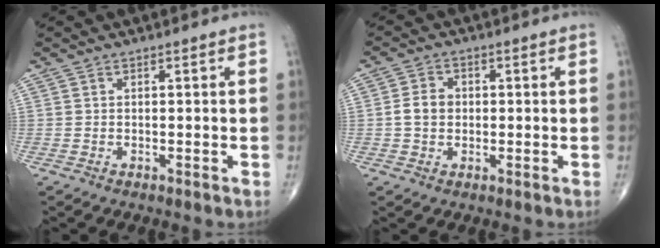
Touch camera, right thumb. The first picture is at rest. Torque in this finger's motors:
{"motor_torque": [0.97, 0.83, 0.72, -0.01, 0.05]}